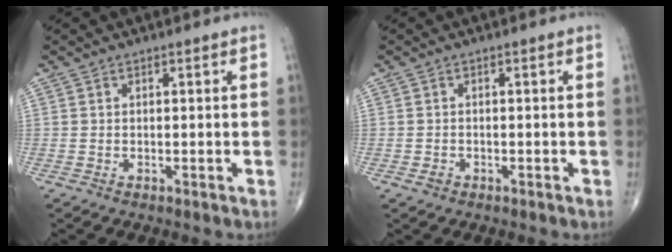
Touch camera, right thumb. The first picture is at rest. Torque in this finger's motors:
{"motor_torque": [1.50, 1.42, -0.11, -0.33, -0.01]}